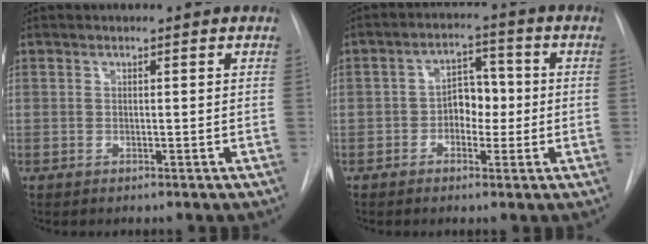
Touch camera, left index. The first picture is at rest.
{"total": 5.2, "force": [-1.4, 3.4, 3.6], "torque": [-0.050, 0.013, -0.029]}